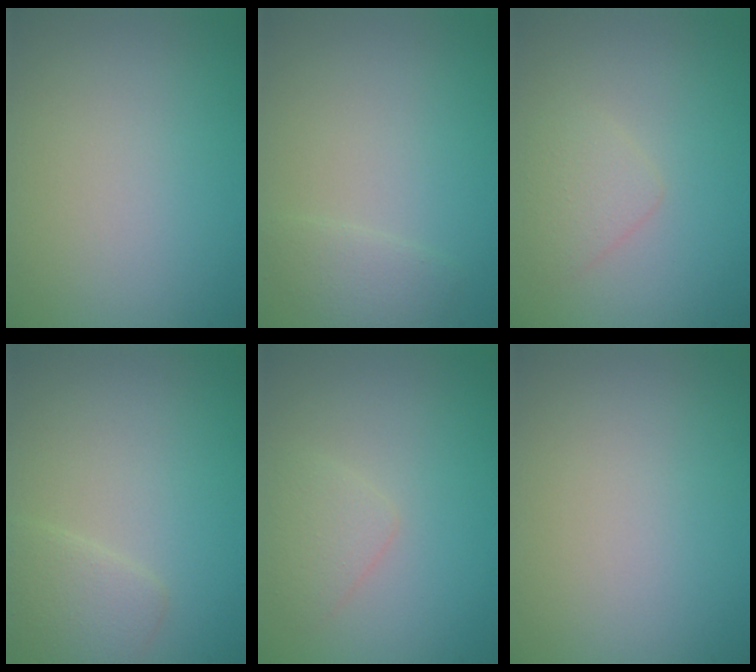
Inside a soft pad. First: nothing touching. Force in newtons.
{"total": 1.5, "press": 1.5, "slide": 0.1}
{"total": 1.8, "press": 1.8, "slide": 0.0}
{"total": 2.1, "press": 2.1, "slide": 0.2}
{"total": 1.6, "press": 1.6, "slide": 0.1}
{"total": 0.0}